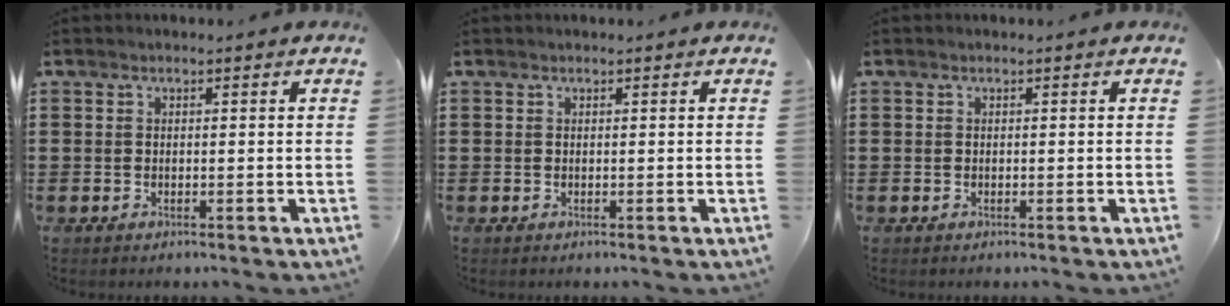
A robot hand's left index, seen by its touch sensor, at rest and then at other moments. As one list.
[{"total": 0.0}, {"total": 0.0}]